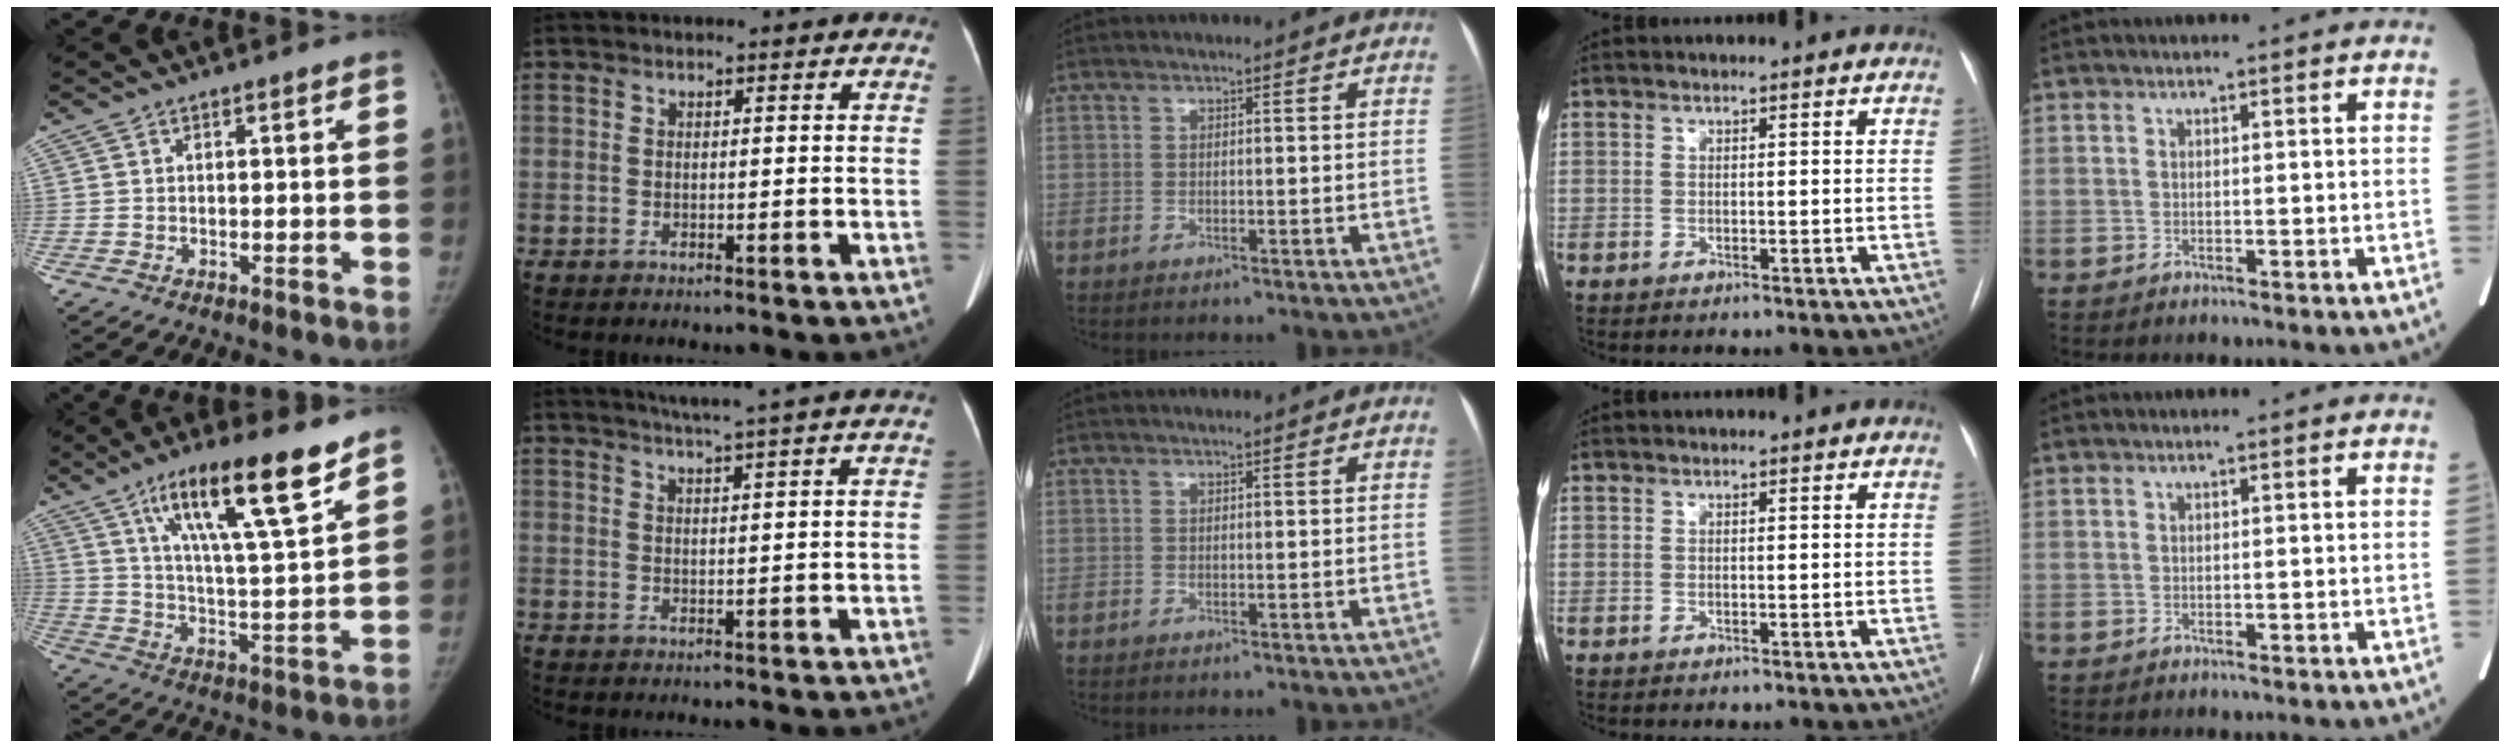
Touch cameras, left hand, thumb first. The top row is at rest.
{"thumb": {"total": 18.5, "force": [11.5, 2.9, 14.2], "torque": [-0.219, -0.052, 0.194]}, "index": {"total": 7.5, "force": [6.4, -1.3, 3.8], "torque": [-0.055, 0.012, 0.077]}}